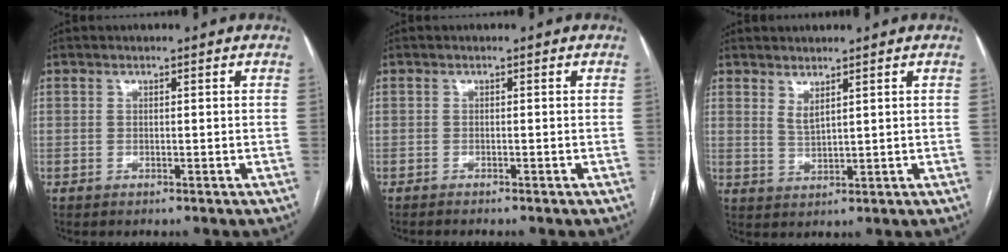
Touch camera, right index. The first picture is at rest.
{"total": 1.6, "force": [-1.5, -0.1, 0.6], "torque": [-0.007, -0.001, -0.020]}
{"total": 2.1, "force": [1.6, 0.3, 1.4], "torque": [-0.031, -0.011, 0.037]}